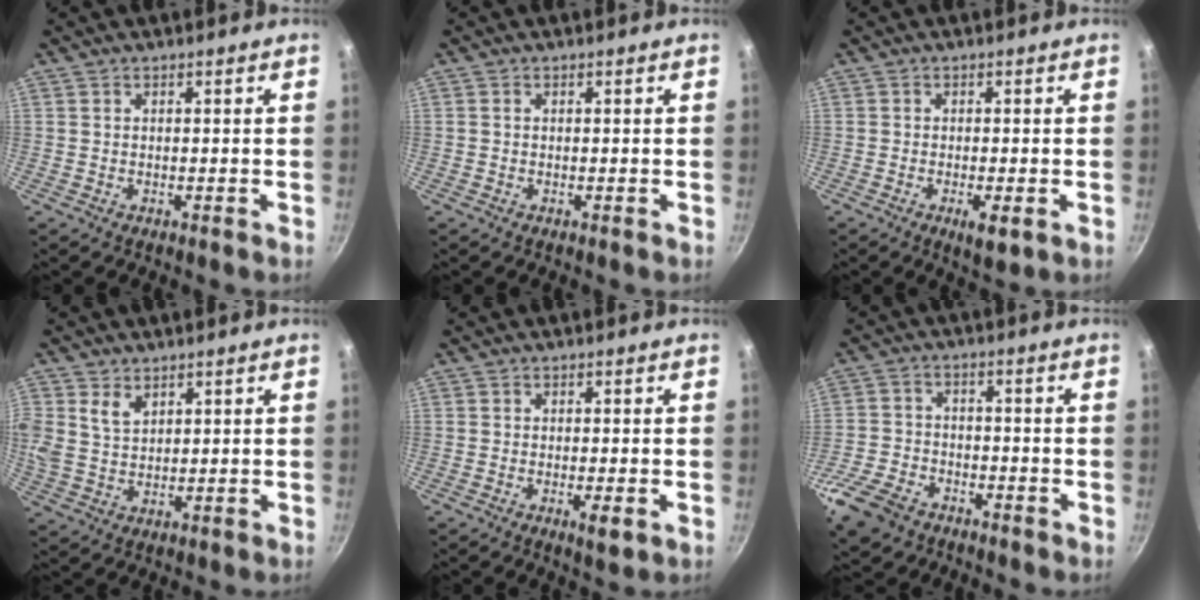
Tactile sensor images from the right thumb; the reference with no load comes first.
{"total": 0.0}
{"total": 4.0, "force": [-1.5, 1.2, 3.5], "torque": [-0.062, 0.000, -0.021]}
{"total": 6.4, "force": [2.9, 4.3, 3.6], "torque": [-0.069, -0.005, 0.061]}
{"total": 2.8, "force": [-1.0, 0.7, 2.6], "torque": [-0.051, -0.002, -0.015]}
{"total": 9.9, "force": [-6.2, 6.1, 4.7], "torque": [-0.093, 0.037, -0.127]}